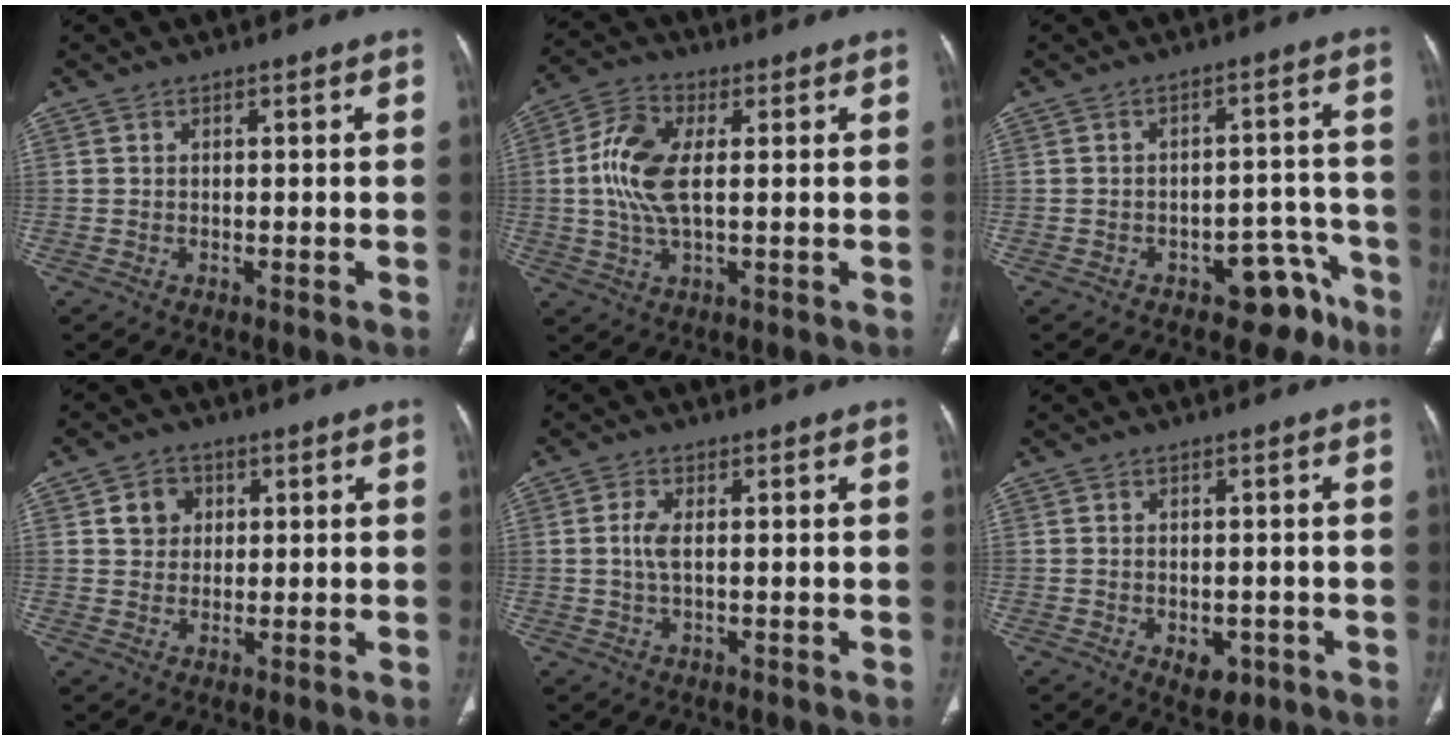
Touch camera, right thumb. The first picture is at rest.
{"total": 10.1, "force": [0.9, 4.9, 8.8], "torque": [-0.196, 0.008, 0.015]}
{"total": 8.1, "force": [-5.2, 4.8, 3.8], "torque": [-0.006, 0.056, -0.066]}
{"total": 4.8, "force": [1.4, 4.2, 1.8], "torque": [-0.007, -0.002, 0.022]}
{"total": 5.8, "force": [0.4, 2.6, 5.2], "torque": [-0.126, 0.004, 0.004]}
{"total": 4.5, "force": [-1.6, 2.9, 3.0], "torque": [-0.027, 0.006, -0.012]}